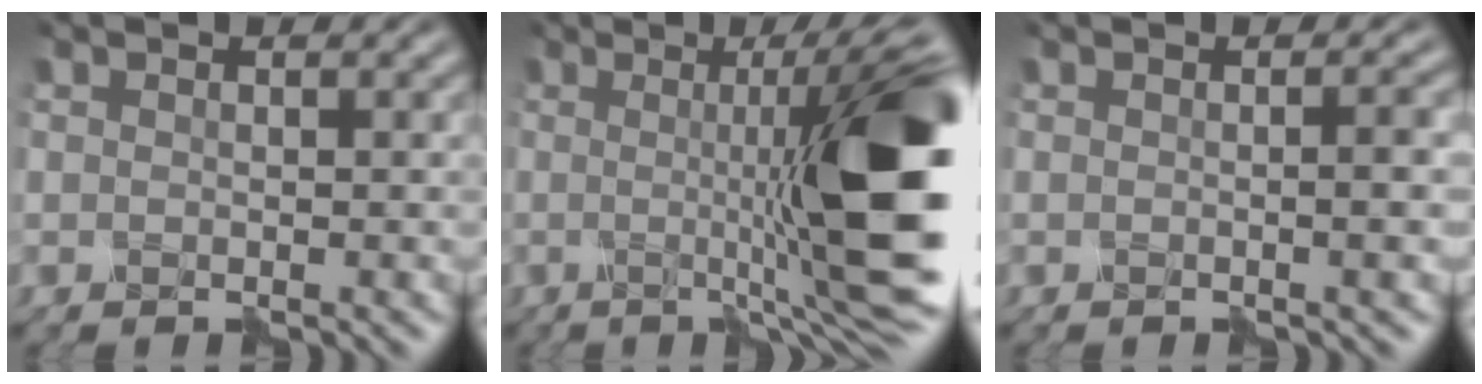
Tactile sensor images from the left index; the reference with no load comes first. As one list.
[{"total": 14.3, "force": [0.0, 3.1, 14.0], "torque": [-0.153, -0.005, 0.004]}, {"total": 2.9, "force": [-0.1, 0.9, 2.8], "torque": [-0.022, 0.005, -0.005]}]